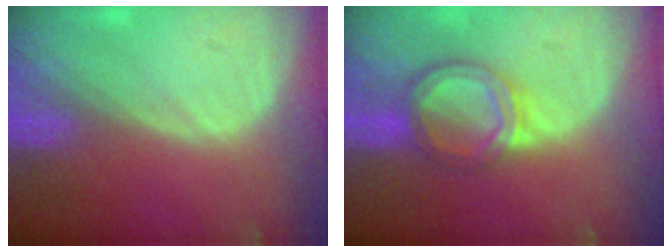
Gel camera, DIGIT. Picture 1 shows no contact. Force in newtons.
{"total": 6.0, "press": 5.4, "slide": 2.5}